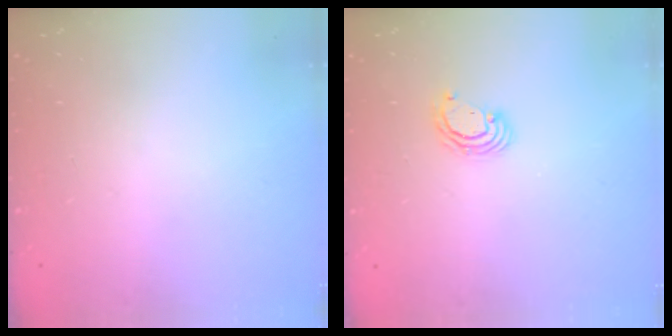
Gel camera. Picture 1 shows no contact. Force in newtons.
{"total": 3.9, "press": 3.8, "slide": 0.2}